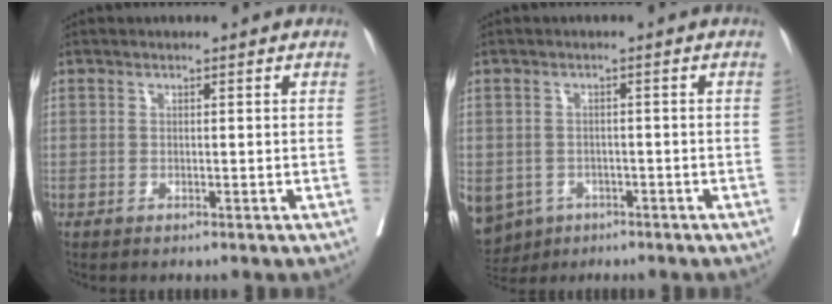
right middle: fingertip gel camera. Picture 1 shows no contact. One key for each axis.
{"total": 10.8, "fx": -5.8, "fy": 8.4, "fz": 3.6, "tx": -0.112, "ty": -0.011, "tz": -0.078}